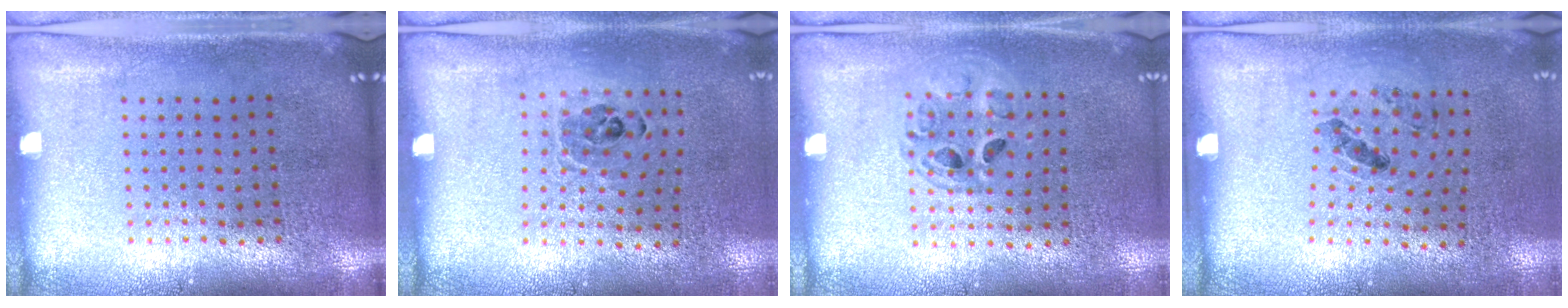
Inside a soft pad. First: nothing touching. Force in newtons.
{"total": 0.9, "press": 0.8, "slide": 0.3}
{"total": 1.3, "press": 1.2, "slide": 0.2}
{"total": 1.2, "press": 0.7, "slide": 1.0}